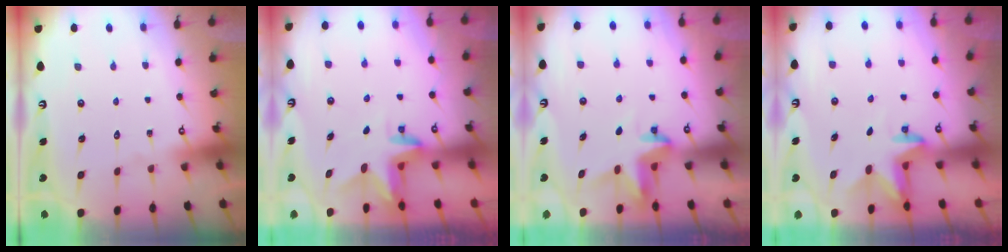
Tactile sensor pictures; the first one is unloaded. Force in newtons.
{"total": 3.0, "press": 3.0, "slide": 0.2}
{"total": 3.8, "press": 3.8, "slide": 0.3}
{"total": 2.5, "press": 2.4, "slide": 0.5}